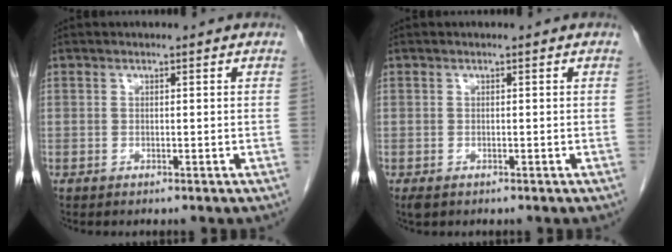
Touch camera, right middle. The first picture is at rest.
{"total": 1.6, "force": [-0.9, 0.8, 0.9], "torque": [-0.020, -0.004, -0.009]}